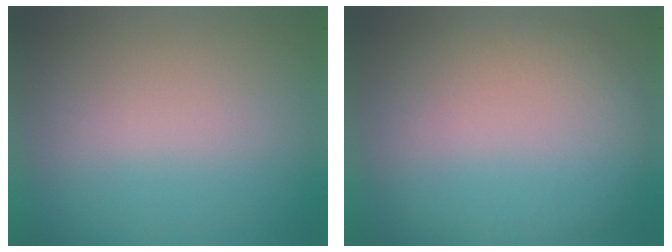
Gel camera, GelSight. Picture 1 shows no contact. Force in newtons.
{"total": 2.2}